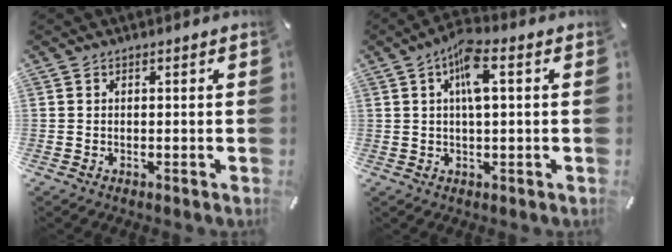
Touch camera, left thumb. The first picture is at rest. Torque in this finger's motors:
{"motor_torque": [1.28, 1.81, 0.85, -0.54, 0.32]}